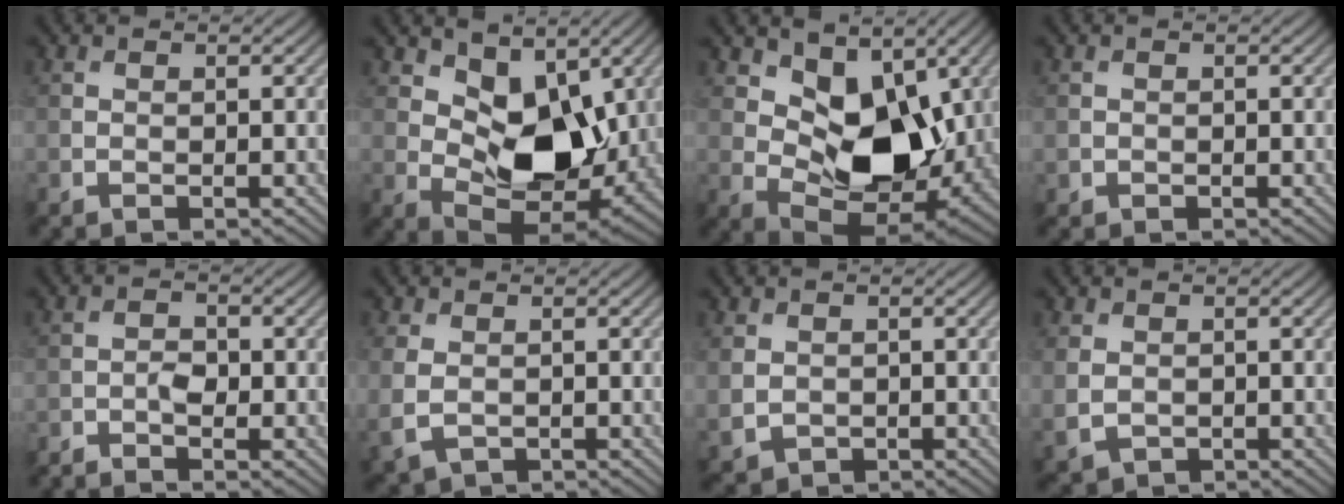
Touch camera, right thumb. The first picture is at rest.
{"total": 10.4, "force": [2.9, 6.5, 7.7], "torque": [-0.137, -0.018, 0.048]}
{"total": 11.7, "force": [3.0, 7.4, 8.5], "torque": [-0.146, -0.020, 0.054]}
{"total": 0.8, "force": [-0.2, 0.7, 0.1], "torque": [0.000, -0.006, -0.004]}
{"total": 2.2, "force": [-1.4, 0.9, 1.4], "torque": [-0.028, 0.003, -0.032]}
{"total": 4.3, "force": [-0.6, 3.1, 2.8], "torque": [-0.088, -0.012, -0.009]}
{"total": 3.0, "force": [0.0, 2.6, 1.5], "torque": [-0.051, -0.011, 0.005]}
{"total": 3.2, "force": [-0.1, 2.6, 1.8], "torque": [-0.057, -0.010, 0.002]}